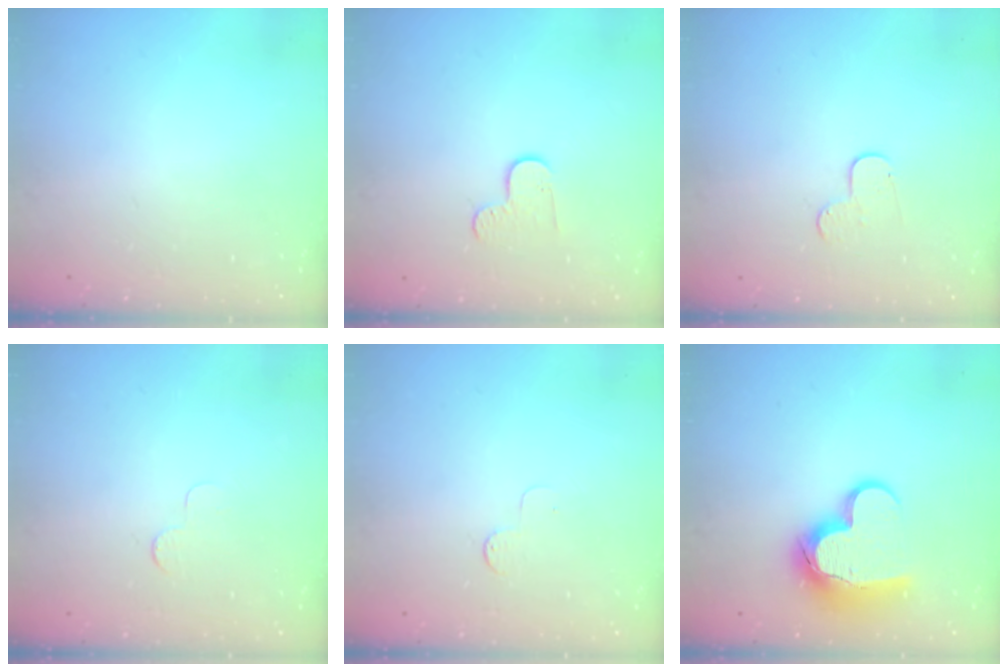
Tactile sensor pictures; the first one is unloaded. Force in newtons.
{"total": 6.4, "press": 6.4, "slide": 0.5}
{"total": 4.5, "press": 4.5, "slide": 0.4}
{"total": 2.5, "press": 2.5, "slide": 0.2}
{"total": 2.6, "press": 2.6, "slide": 0.3}
{"total": 14.3, "press": 14.3, "slide": 1.1}